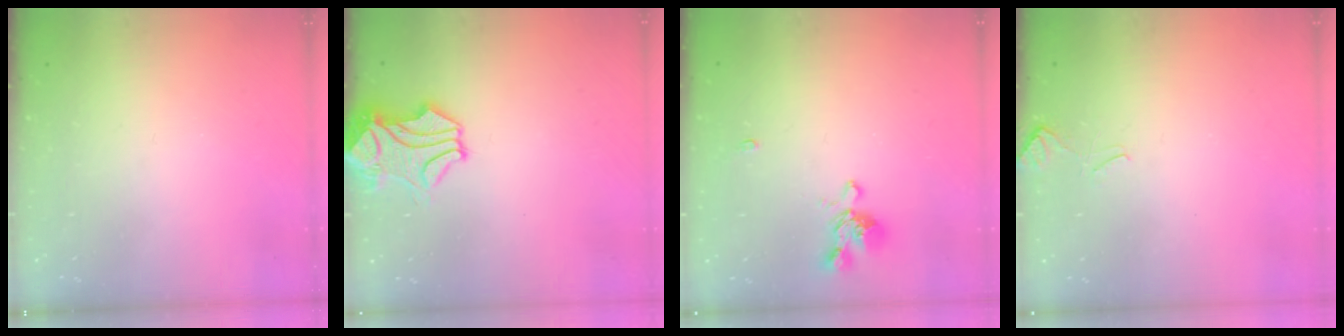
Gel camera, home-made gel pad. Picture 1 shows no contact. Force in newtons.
{"total": 1.7, "press": 1.1, "slide": 1.2}
{"total": 1.2, "press": 0.8, "slide": 1.0}
{"total": 2.6, "press": 2.5, "slide": 0.8}